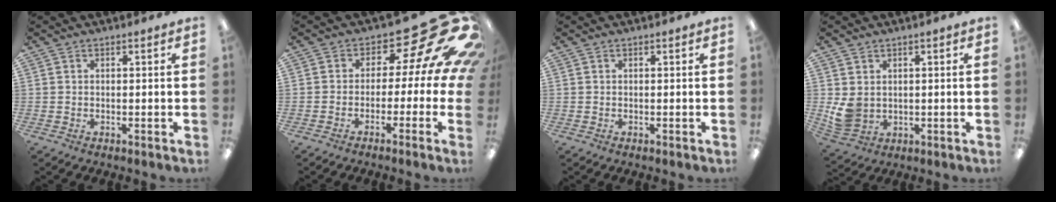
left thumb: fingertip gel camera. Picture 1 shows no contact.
{"total": 15.1, "force": [7.3, 6.0, 11.7], "torque": [-0.156, -0.060, 0.109]}
{"total": 0.0}
{"total": 6.2, "force": [1.2, 5.4, 2.9], "torque": [-0.063, 0.001, 0.029]}